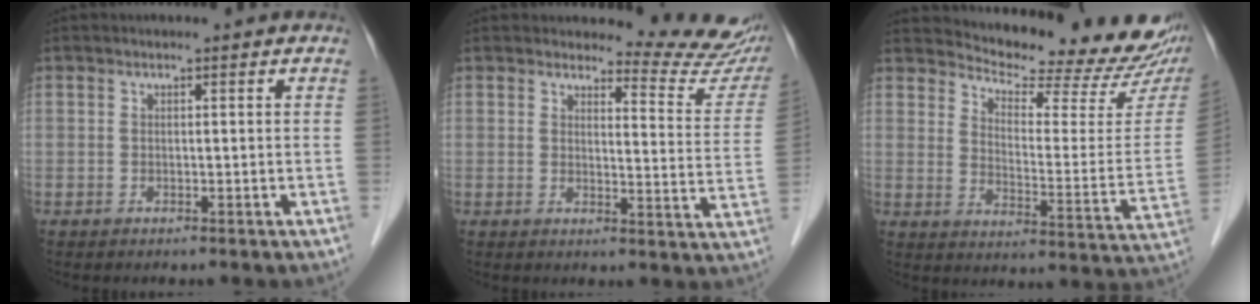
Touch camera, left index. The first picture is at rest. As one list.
[{"total": 11.6, "force": [11.4, 1.7, 1.7], "torque": [0.001, -0.086, 0.105]}, {"total": 20.2, "force": [18.8, 3.3, 6.9], "torque": [-0.096, -0.083, 0.228]}]